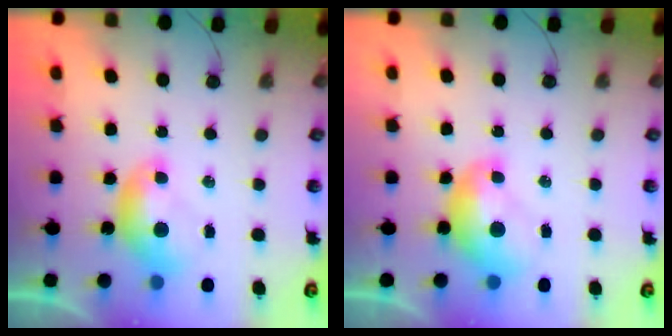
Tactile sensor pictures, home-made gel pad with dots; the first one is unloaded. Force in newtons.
{"total": 2.0, "press": 2.0, "slide": 0.3}